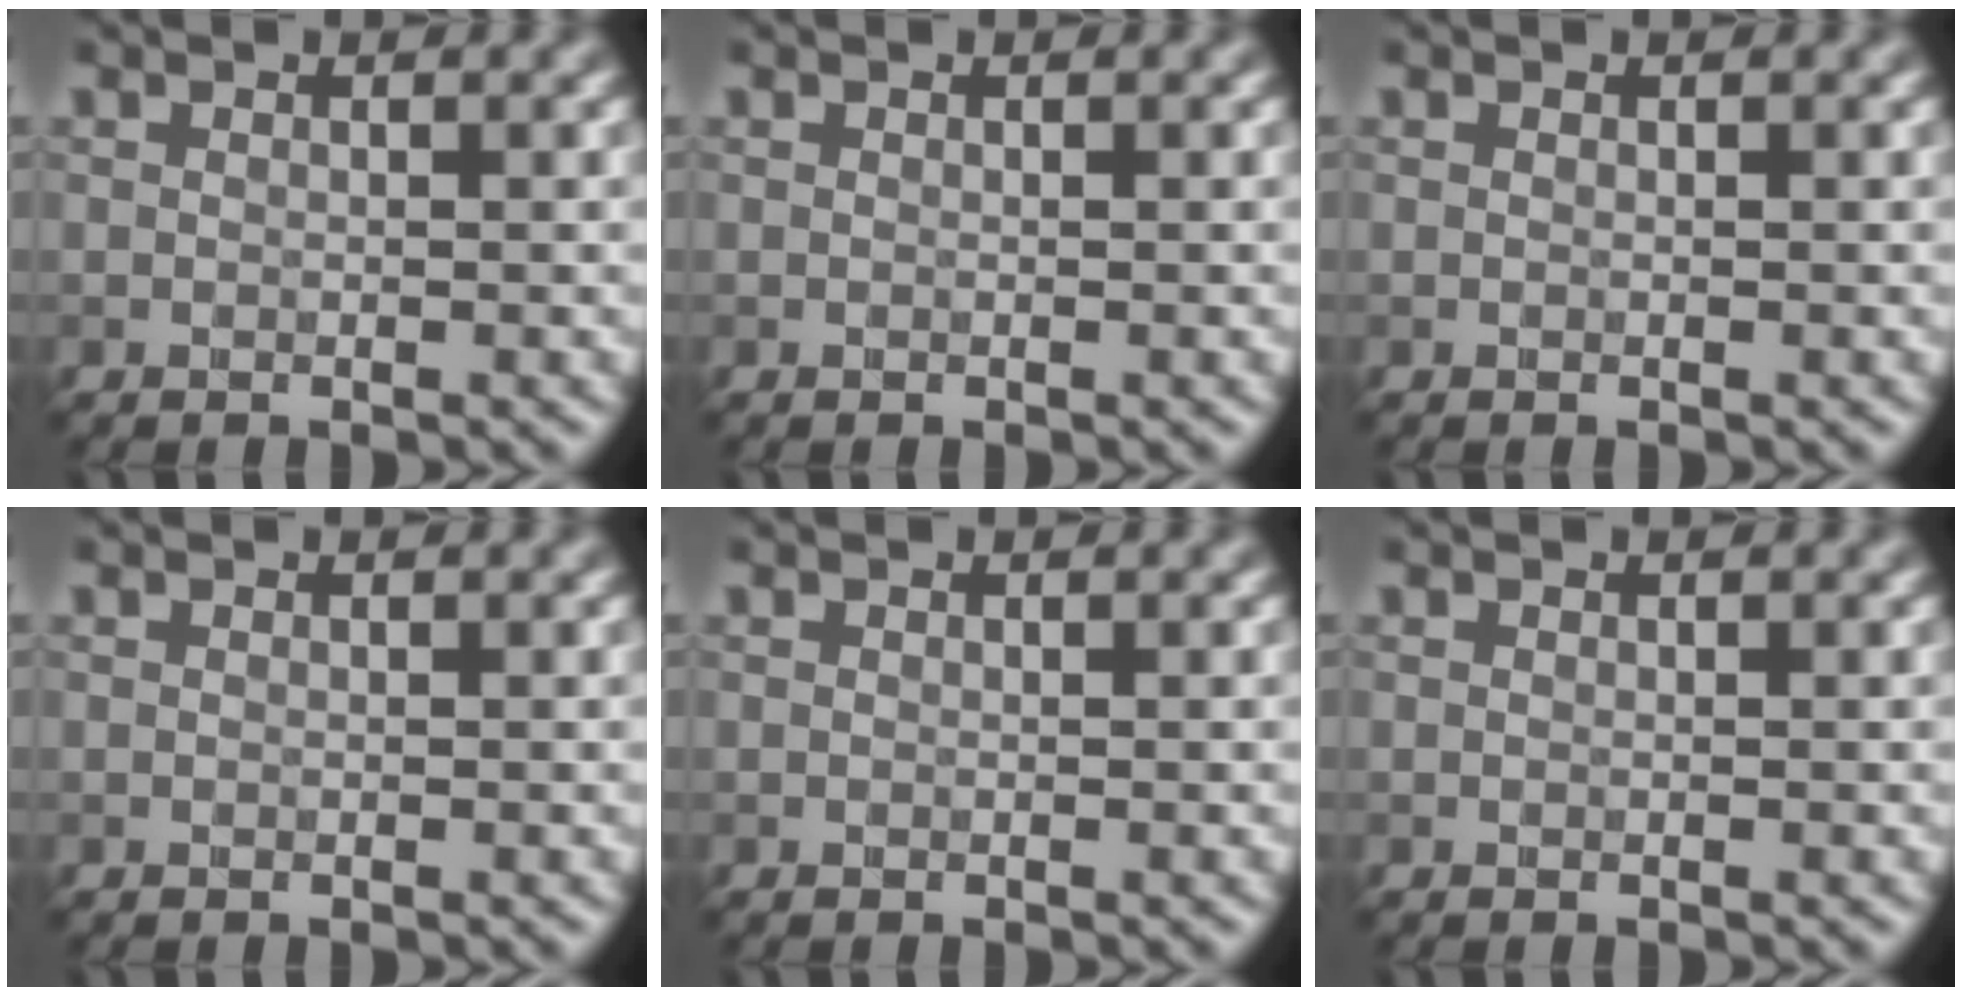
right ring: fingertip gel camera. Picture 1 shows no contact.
{"total": 0.0}
{"total": 0.0}
{"total": 0.0}
{"total": 0.0}
{"total": 0.0}